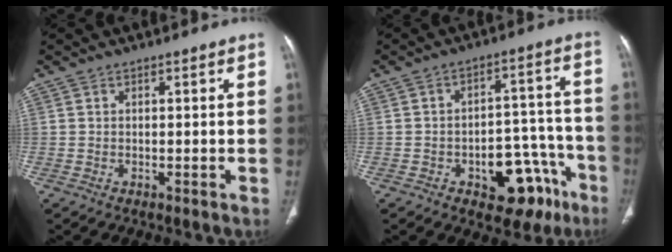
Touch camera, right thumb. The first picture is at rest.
{"total": 14.3, "force": [-7.0, 8.1, 9.4], "torque": [-0.077, 0.061, -0.085]}